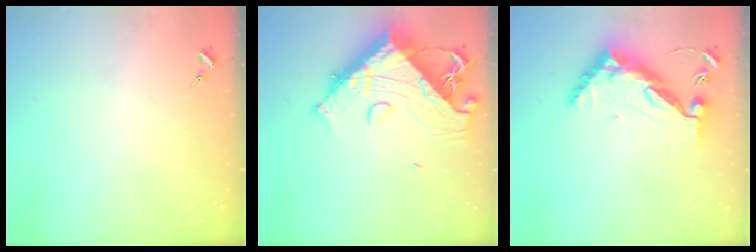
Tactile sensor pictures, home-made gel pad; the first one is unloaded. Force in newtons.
{"total": 20.0, "press": 19.9, "slide": 2.3}
{"total": 13.4, "press": 13.3, "slide": 1.4}